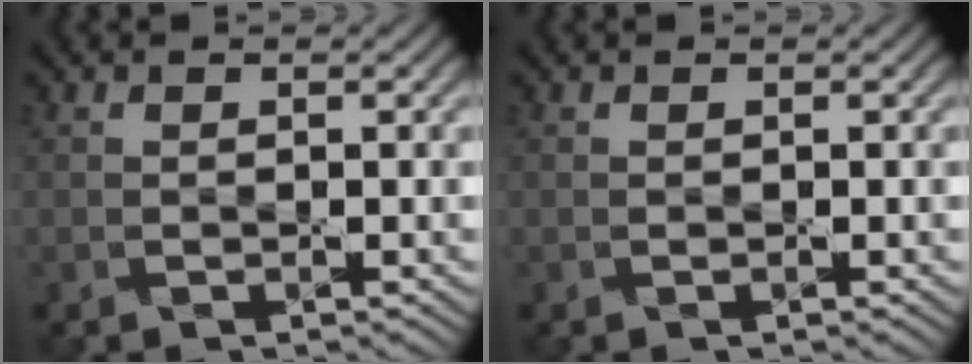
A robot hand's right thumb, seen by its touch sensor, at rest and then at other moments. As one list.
[{"total": 0.0}]